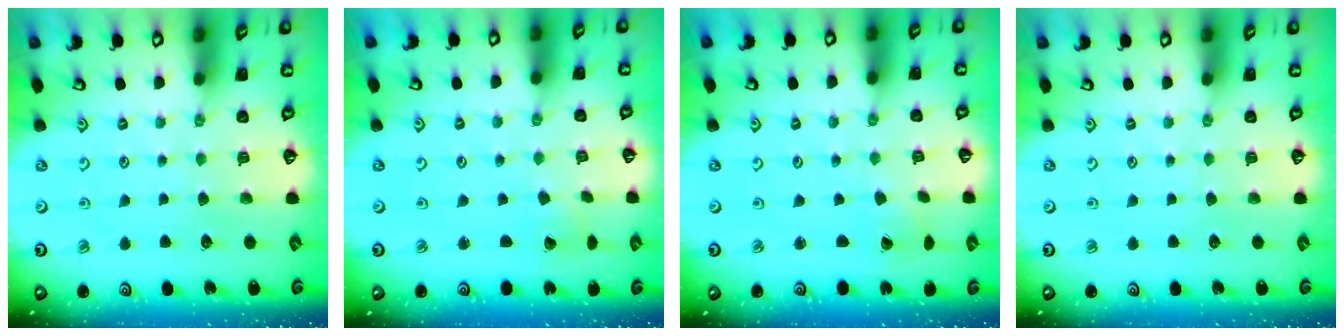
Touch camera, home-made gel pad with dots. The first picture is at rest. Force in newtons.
{"total": 2.3, "press": 2.3, "slide": 0.2}
{"total": 0.7, "press": 0.7, "slide": 0.0}
{"total": 0.0}